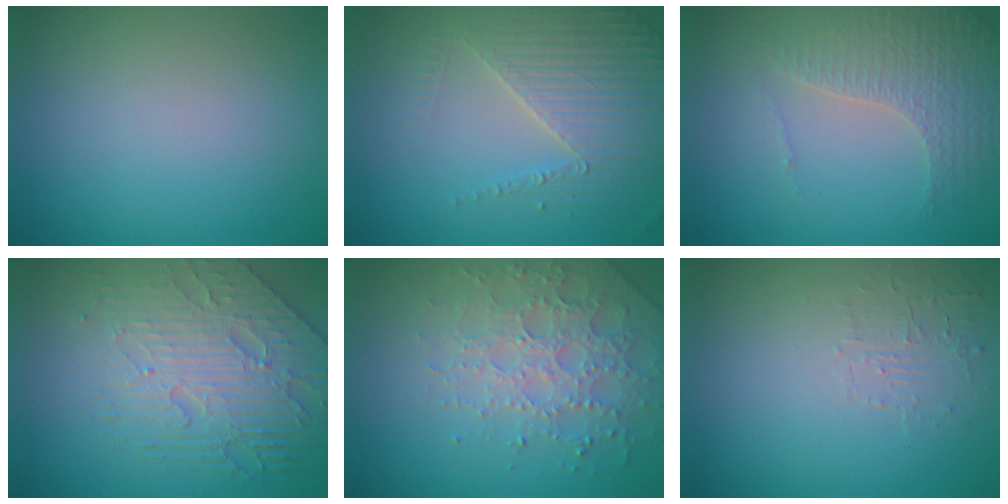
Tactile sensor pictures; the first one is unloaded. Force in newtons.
{"total": 4.1, "press": 3.7, "slide": 1.8}
{"total": 4.3, "press": 3.0, "slide": 3.1}
{"total": 6.3, "press": 5.1, "slide": 3.7}
{"total": 4.9, "press": 4.7, "slide": 1.2}
{"total": 1.5, "press": 0.1, "slide": 1.5}